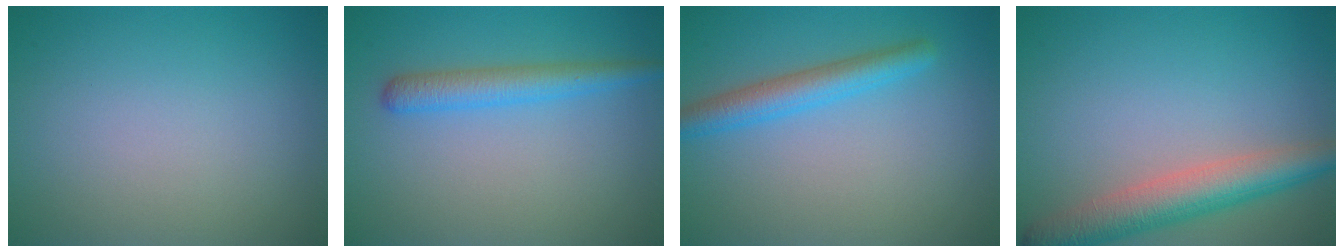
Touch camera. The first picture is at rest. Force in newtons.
{"total": 3.0, "press": 3.0, "slide": 0.2}
{"total": 3.3, "press": 3.3, "slide": 0.1}
{"total": 5.5, "press": 5.5, "slide": 0.4}